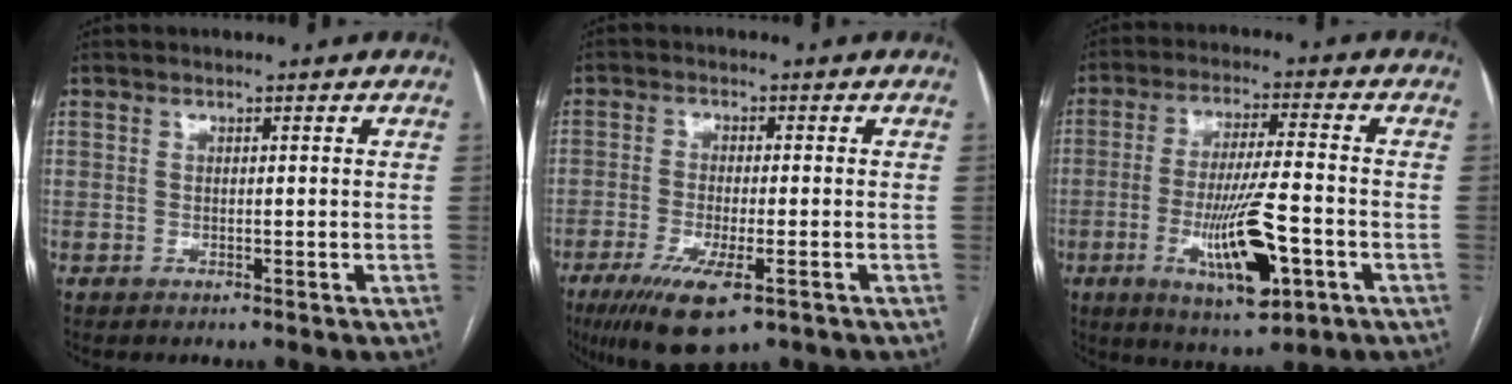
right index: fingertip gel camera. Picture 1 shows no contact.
{"total": 9.7, "force": [-5.5, 2.2, 7.7], "torque": [-0.139, -0.025, -0.088]}
{"total": 12.4, "force": [-4.2, 1.9, 11.5], "torque": [-0.213, -0.015, -0.064]}